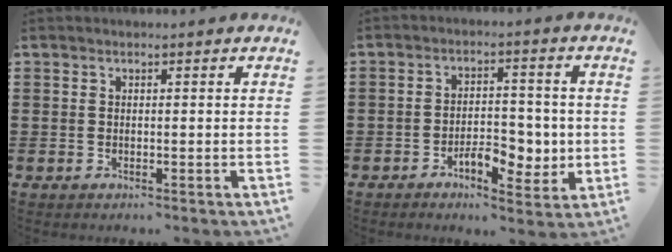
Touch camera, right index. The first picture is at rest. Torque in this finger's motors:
{"motor_torque": [-0.03, -0.02, 0.34, 0.07]}